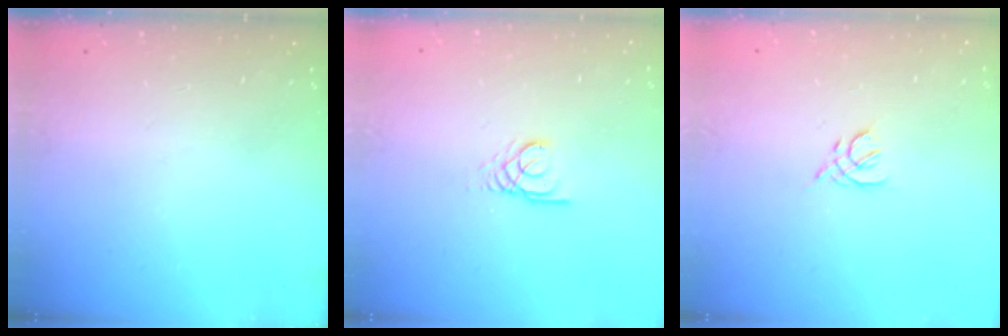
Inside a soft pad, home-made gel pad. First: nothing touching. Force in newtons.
{"total": 2.6, "press": 2.6, "slide": 0.1}
{"total": 2.0, "press": 1.9, "slide": 0.6}